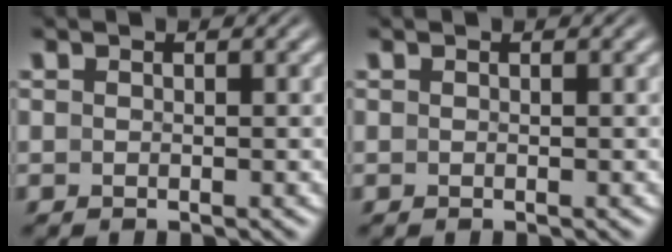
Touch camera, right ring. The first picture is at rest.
{"total": 0.0}